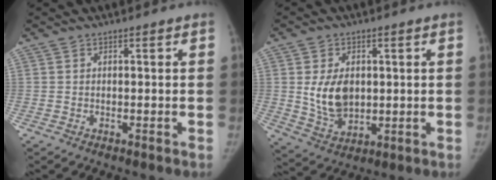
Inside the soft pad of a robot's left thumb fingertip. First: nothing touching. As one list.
[{"total": 9.4, "force": [1.0, 6.5, 6.7], "torque": [-0.093, -0.014, 0.033]}]